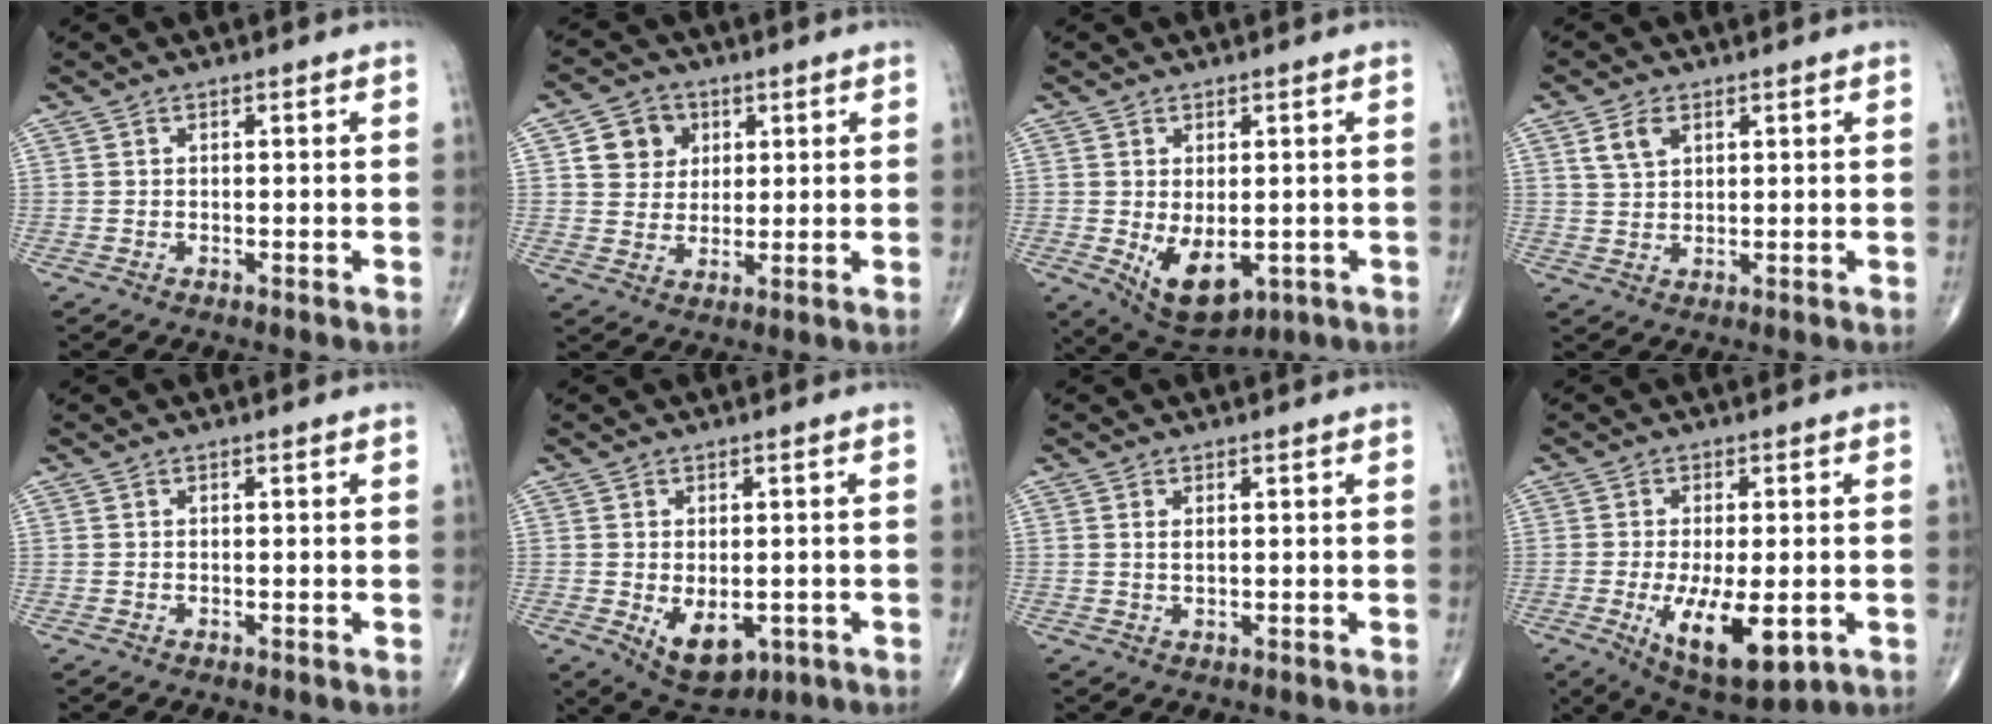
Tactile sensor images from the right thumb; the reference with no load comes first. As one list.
[{"total": 6.1, "force": [2.2, 5.2, 2.2], "torque": [-0.013, -0.006, 0.037]}, {"total": 9.3, "force": [-1.8, 5.2, 7.5], "torque": [-0.105, -0.010, -0.007]}, {"total": 4.2, "force": [2.0, 2.6, 2.7], "torque": [-0.046, -0.004, 0.043]}, {"total": 0.0}, {"total": 8.1, "force": [-2.0, 4.8, 6.2], "torque": [-0.078, -0.008, -0.015]}, {"total": 1.2, "force": [0.4, 0.5, 1.0], "torque": [-0.017, -0.003, 0.009]}, {"total": 13.0, "force": [-3.6, 5.2, 11.4], "torque": [-0.183, -0.017, -0.041]}]